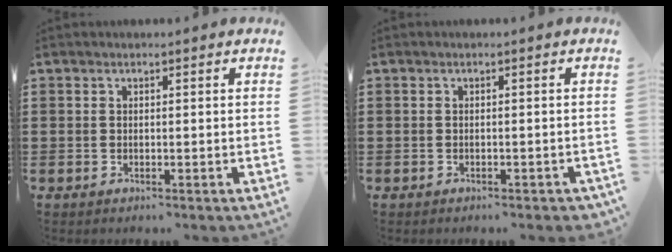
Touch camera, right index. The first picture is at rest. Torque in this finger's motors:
{"motor_torque": [2.14, 0.00, 0.07, 0.00]}